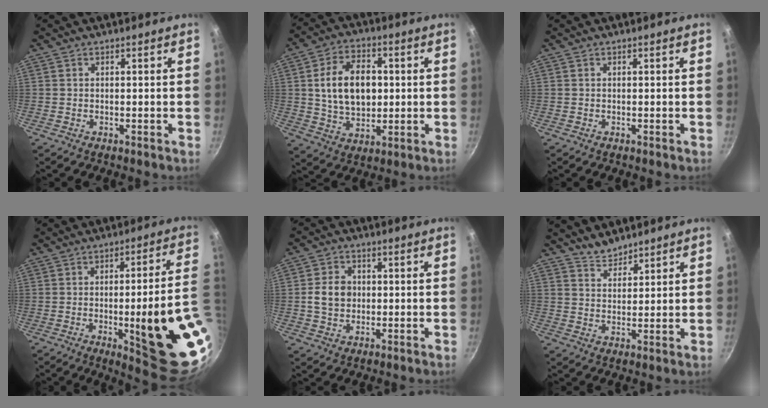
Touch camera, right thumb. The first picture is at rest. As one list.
[{"total": 13.6, "force": [1.5, 9.1, 10.0], "torque": [-0.145, 0.004, 0.027]}, {"total": 0.0}, {"total": 22.2, "force": [-4.2, 4.6, 21.2], "torque": [-0.247, 0.002, -0.043]}, {"total": 6.2, "force": [0.1, 5.1, 3.6], "torque": [-0.045, 0.009, -0.004]}, {"total": 4.4, "force": [4.1, 1.4, 0.7], "torque": [-0.003, -0.024, 0.075]}]